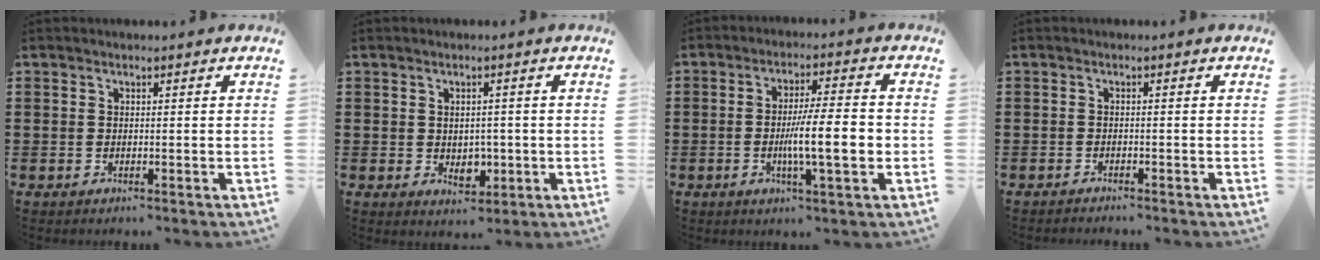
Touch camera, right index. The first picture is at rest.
{"total": 3.1, "force": [-0.3, 2.2, 2.1], "torque": [-0.034, 0.001, -0.007]}
{"total": 9.6, "force": [-1.6, 1.5, 9.3], "torque": [-0.152, -0.004, -0.030]}
{"total": 1.0, "force": [-1.0, 0.0, 0.1], "torque": [-0.004, 0.000, -0.020]}